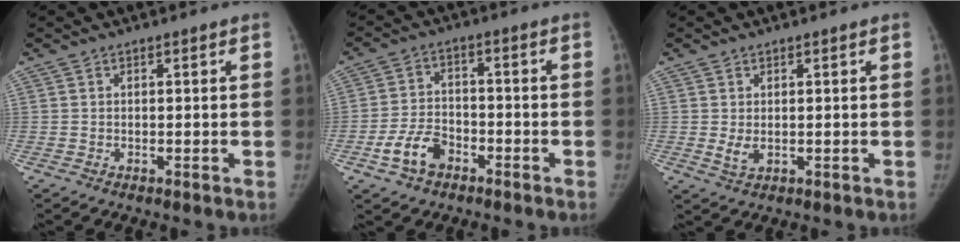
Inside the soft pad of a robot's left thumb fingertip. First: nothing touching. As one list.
[{"total": 7.6, "force": [-4.0, 4.9, 4.1], "torque": [-0.073, 0.027, -0.073]}, {"total": 2.4, "force": [0.1, 1.5, 1.9], "torque": [-0.038, -0.009, 0.006]}]